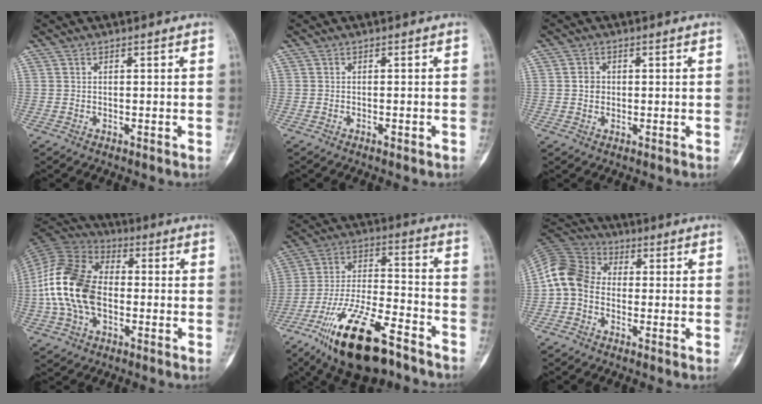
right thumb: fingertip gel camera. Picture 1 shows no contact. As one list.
[{"total": 1.0, "force": [-0.6, 0.3, 0.7], "torque": [-0.011, 0.003, -0.010]}, {"total": 2.4, "force": [0.1, 2.1, 1.1], "torque": [-0.007, 0.004, 0.000]}, {"total": 17.1, "force": [-2.0, 11.4, 12.6], "torque": [-0.248, 0.027, -0.043]}, {"total": 21.2, "force": [-13.6, 7.5, 14.6], "torque": [-0.279, 0.067, -0.239]}, {"total": 9.6, "force": [-1.2, 7.8, 5.6], "torque": [-0.101, 0.027, -0.039]}]